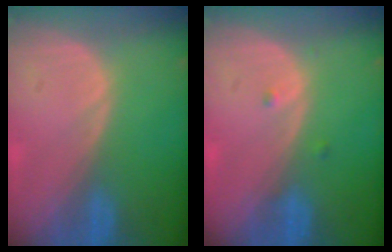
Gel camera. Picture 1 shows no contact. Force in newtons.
{"total": 0.8, "press": 0.8, "slide": 0.2}